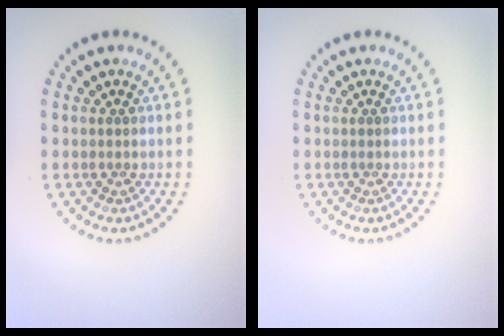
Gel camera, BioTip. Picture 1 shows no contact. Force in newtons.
{"total": 0.0}